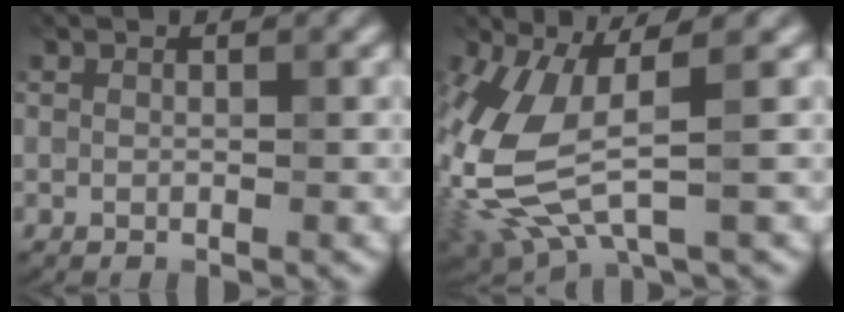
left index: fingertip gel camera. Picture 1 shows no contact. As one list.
[{"total": 8.1, "force": [-1.3, 3.3, 7.3], "torque": [-0.196, -0.013, -0.016]}]